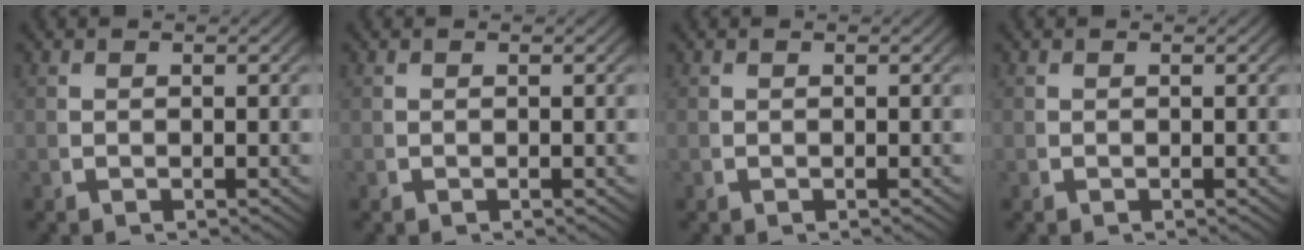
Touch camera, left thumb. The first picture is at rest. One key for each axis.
{"total": 0.0}
{"total": 0.0}
{"total": 0.0}